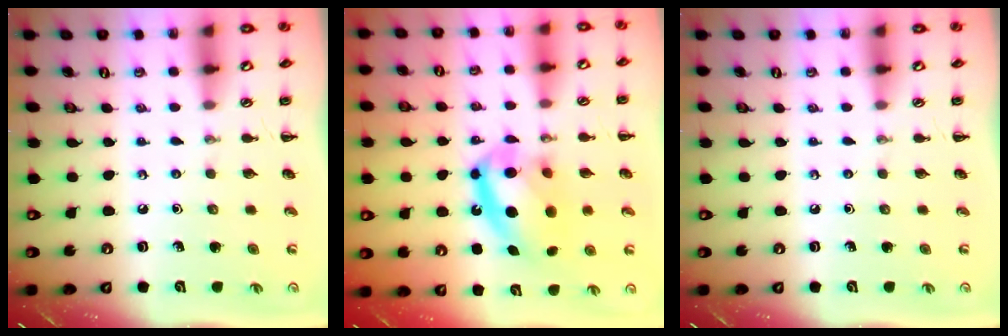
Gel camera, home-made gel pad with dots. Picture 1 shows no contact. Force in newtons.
{"total": 16.0, "press": 15.5, "slide": 3.9}
{"total": 0.0}